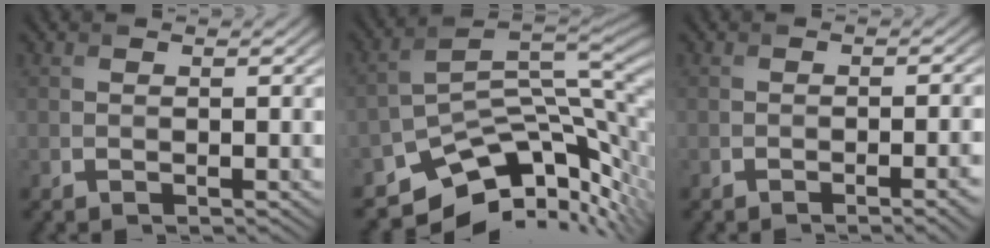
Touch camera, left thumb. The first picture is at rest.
{"total": 11.2, "force": [-5.6, 5.7, 7.8], "torque": [-0.142, -0.015, -0.082]}
{"total": 3.3, "force": [-1.5, 0.8, 2.8], "torque": [-0.032, 0.006, -0.023]}